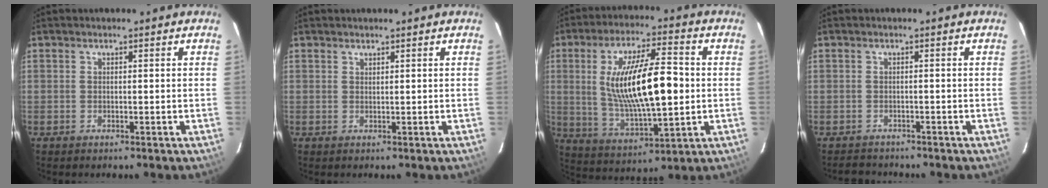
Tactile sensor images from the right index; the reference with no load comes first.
{"total": 0.6, "force": [0.5, 0.2, 0.1], "torque": [-0.001, 0.001, 0.011]}
{"total": 18.3, "force": [0.9, 5.6, 17.4], "torque": [-0.315, 0.002, 0.031]}
{"total": 3.5, "force": [-3.2, 1.3, 0.3], "torque": [-0.013, 0.004, -0.050]}